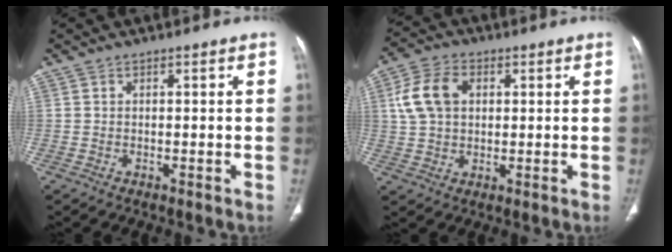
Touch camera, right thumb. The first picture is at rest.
{"total": 9.2, "force": [2.2, 6.4, 6.2], "torque": [-0.117, 0.012, 0.041]}